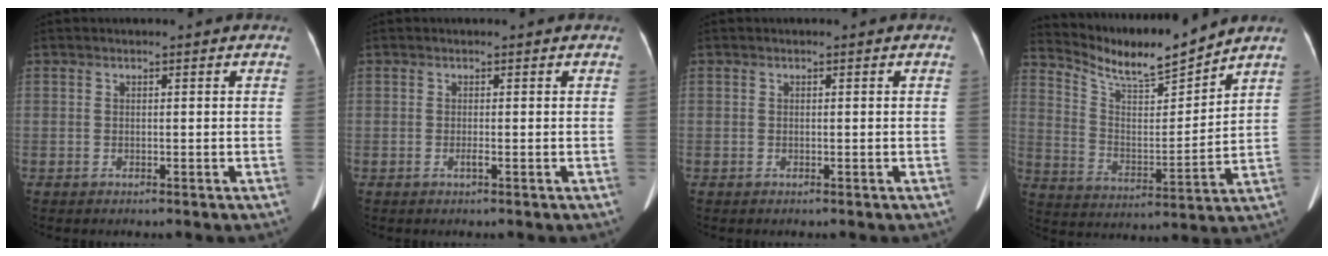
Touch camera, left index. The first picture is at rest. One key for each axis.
{"total": 0.6, "fx": 0.0, "fy": -0.1, "fz": 0.6, "tx": -0.013, "ty": -0.001, "tz": 0.001}
{"total": 0.0}
{"total": 11.2, "fx": 10.9, "fy": -0.3, "fz": 2.8, "tx": -0.072, "ty": -0.008, "tz": 0.204}